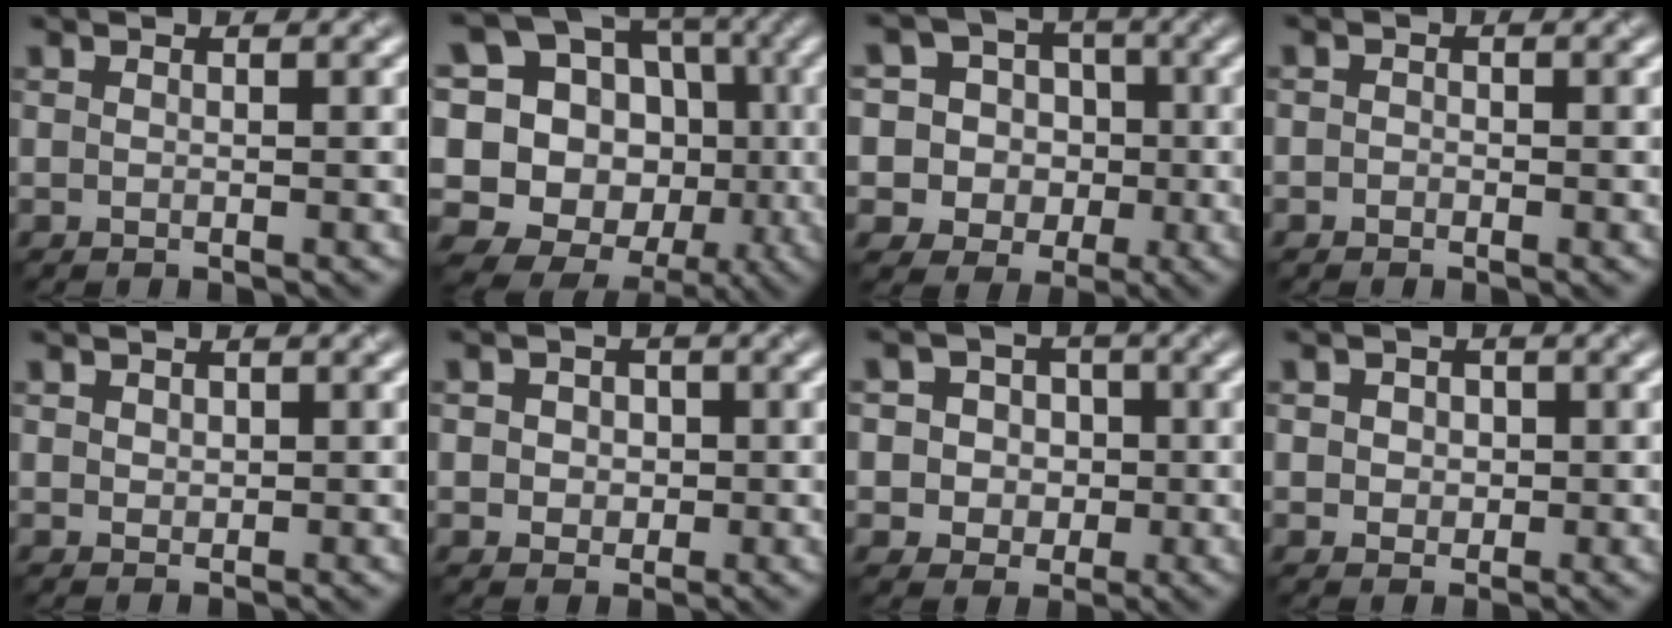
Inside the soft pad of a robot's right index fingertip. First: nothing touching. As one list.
[{"total": 16.6, "force": [0.4, 15.0, 7.3], "torque": [-0.181, 0.044, -0.007]}, {"total": 9.1, "force": [0.5, 8.7, 2.5], "torque": [-0.077, 0.036, -0.010]}, {"total": 0.7, "force": [-0.3, 0.7, 0.1], "torque": [0.004, -0.006, -0.010]}, {"total": 1.0, "force": [0.6, 0.7, 0.3], "torque": [-0.005, 0.001, 0.012]}, {"total": 2.8, "force": [0.4, 2.3, 1.4], "torque": [-0.016, 0.011, -0.006]}, {"total": 5.4, "force": [0.7, 5.1, 1.5], "torque": [-0.020, 0.023, -0.001]}, {"total": 2.4, "force": [0.5, 2.0, 1.2], "torque": [-0.021, 0.013, -0.001]}]